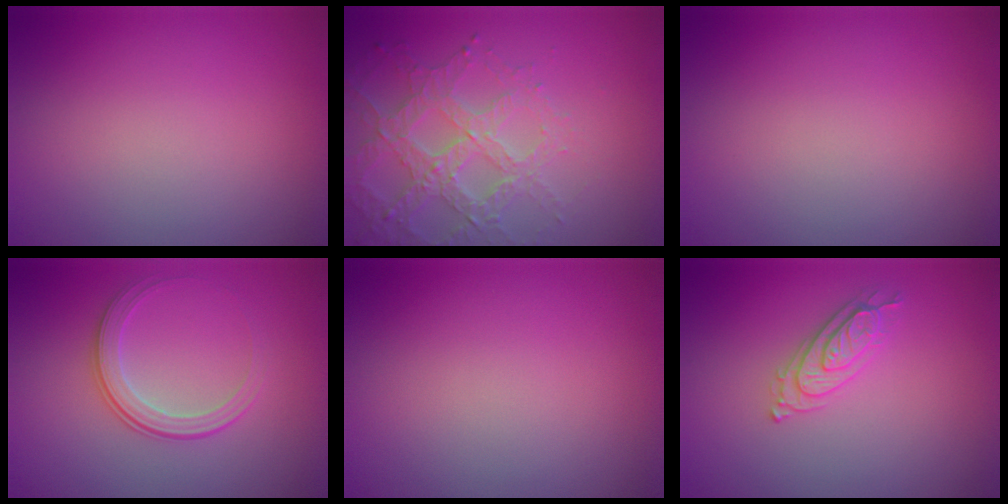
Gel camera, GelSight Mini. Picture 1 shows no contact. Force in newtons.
{"total": 4.5, "press": 4.0, "slide": 2.0}
{"total": 0.0}
{"total": 2.5, "press": 1.9, "slide": 1.7}
{"total": 0.0}
{"total": 2.4, "press": 2.3, "slide": 0.5}